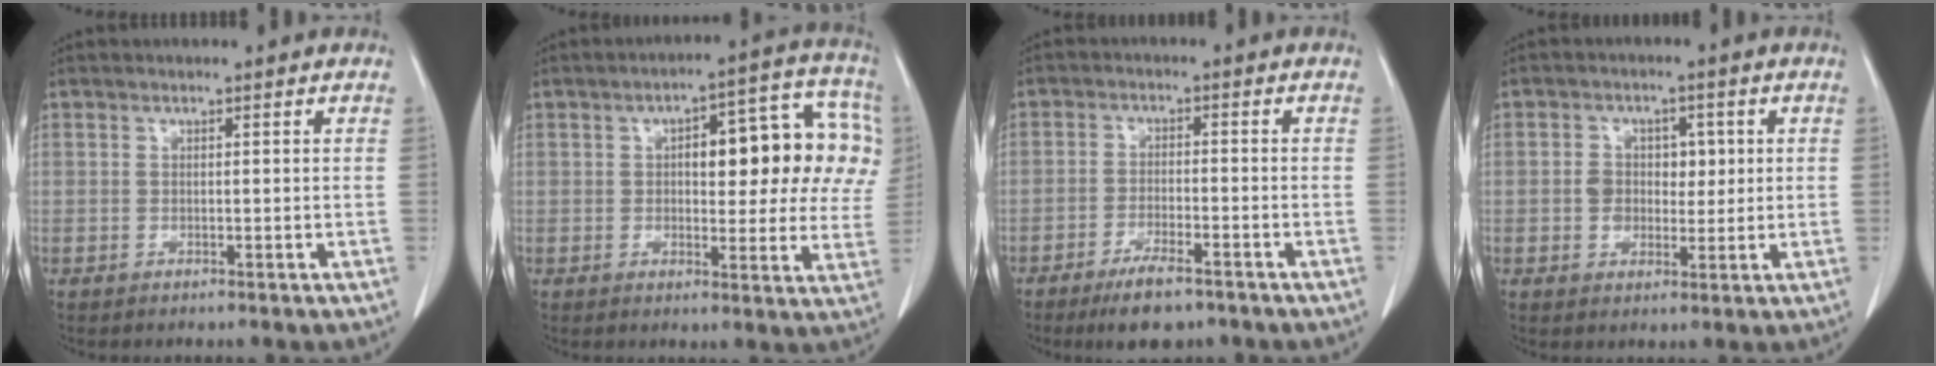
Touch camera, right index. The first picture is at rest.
{"total": 16.3, "force": [3.3, 6.2, 14.7], "torque": [-0.175, 0.044, 0.039]}
{"total": 6.5, "force": [-4.7, 1.8, 4.2], "torque": [-0.074, -0.008, -0.075]}
{"total": 5.0, "force": [0.5, 3.8, 3.1], "torque": [-0.040, 0.014, 0.012]}